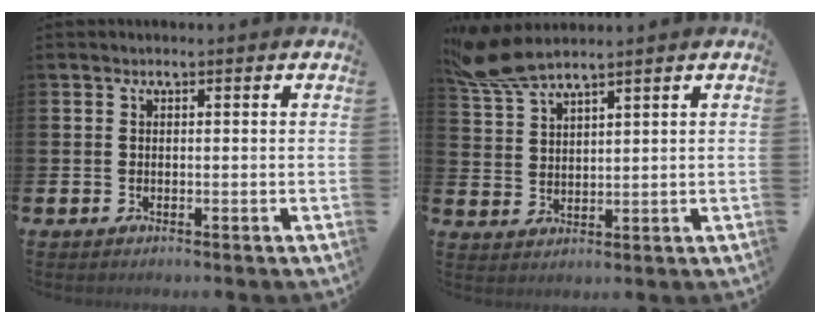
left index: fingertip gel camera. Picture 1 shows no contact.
{"total": 6.5, "force": [5.8, 0.7, 2.7], "torque": [-0.072, -0.015, 0.109]}